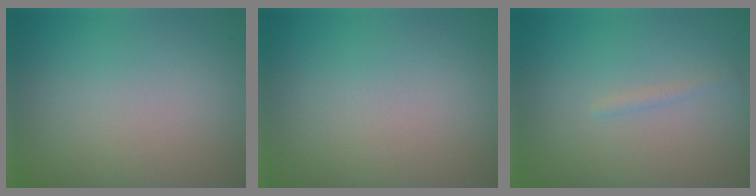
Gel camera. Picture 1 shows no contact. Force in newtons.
{"total": 0.0}
{"total": 0.6, "press": 0.6, "slide": 0.0}